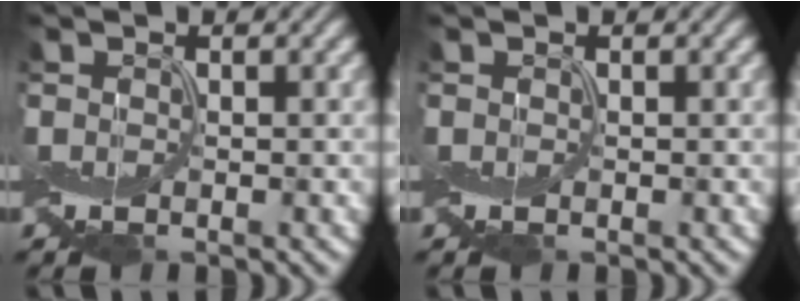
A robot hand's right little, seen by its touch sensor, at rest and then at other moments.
{"total": 0.0}